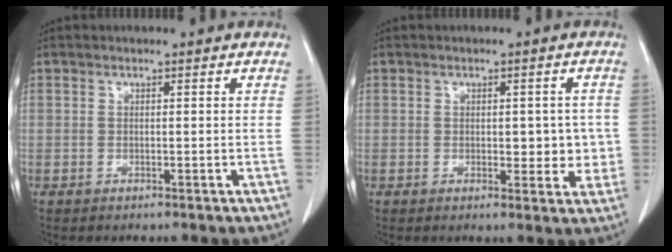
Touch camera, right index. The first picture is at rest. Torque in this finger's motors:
{"motor_torque": [0.09, 0.23, 0.09, 0.04]}